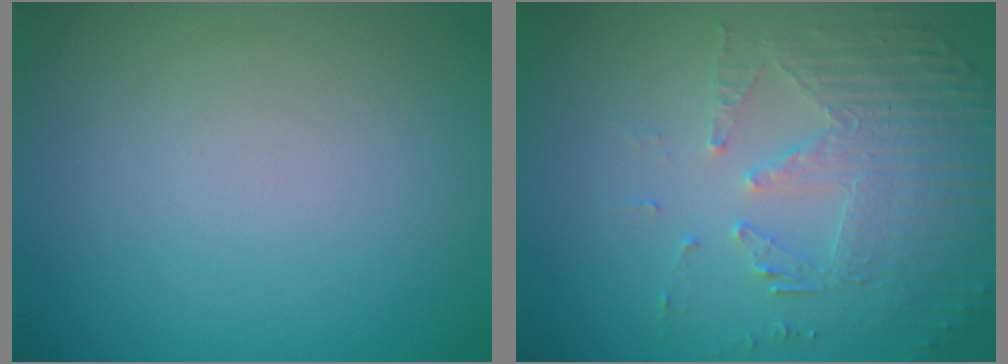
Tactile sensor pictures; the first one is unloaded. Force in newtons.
{"total": 5.5, "press": 3.7, "slide": 4.0}